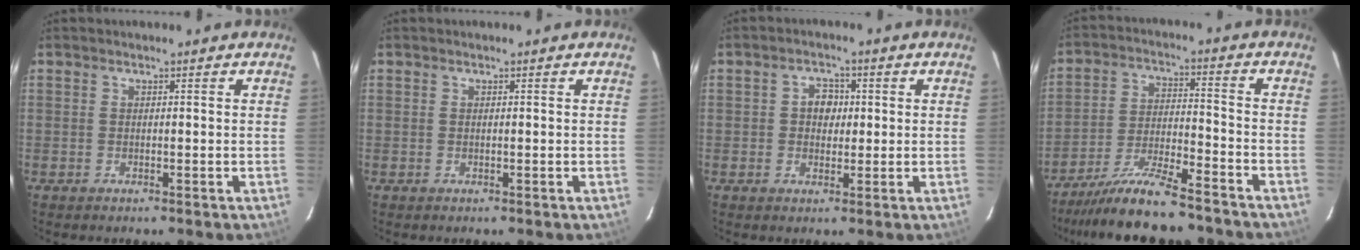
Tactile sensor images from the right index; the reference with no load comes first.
{"total": 0.0}
{"total": 3.5, "force": [0.2, 3.1, 1.7], "torque": [-0.025, 0.013, 0.003]}
{"total": 13.1, "force": [-11.7, 1.1, 5.8], "torque": [-0.122, -0.012, -0.201]}